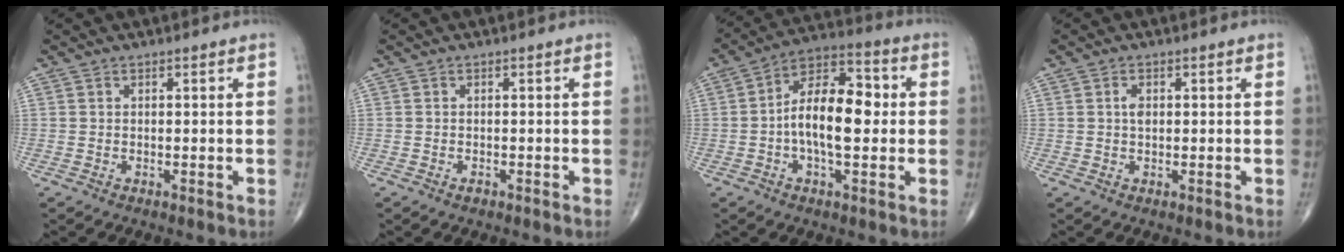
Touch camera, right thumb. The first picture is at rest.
{"total": 0.7, "force": [-0.4, 0.4, 0.4], "torque": [-0.003, 0.002, -0.007]}
{"total": 13.8, "force": [-0.4, 6.7, 12.0], "torque": [-0.193, 0.032, -0.016]}
{"total": 1.7, "force": [0.3, 1.0, 1.3], "torque": [-0.022, 0.001, 0.004]}